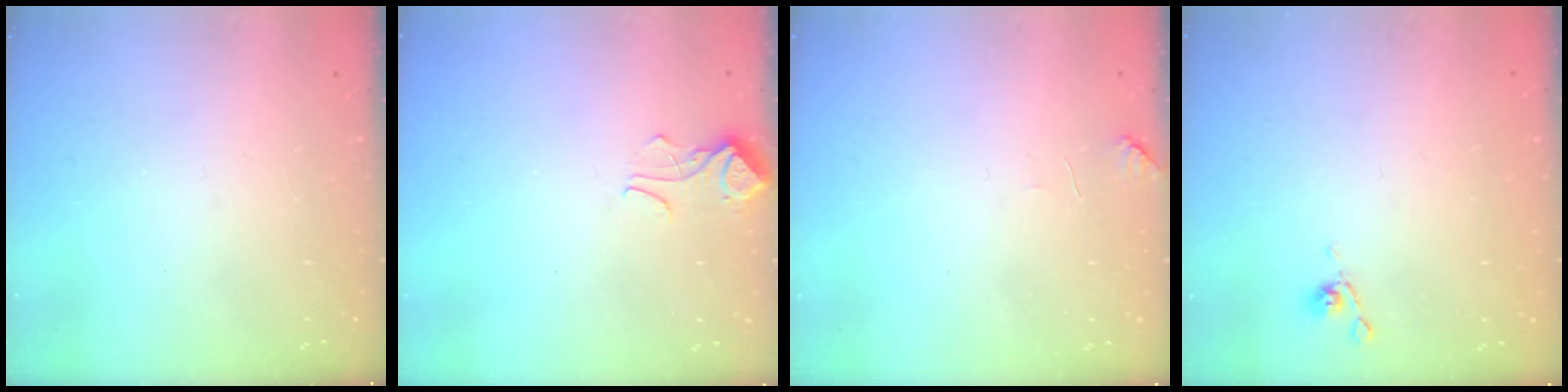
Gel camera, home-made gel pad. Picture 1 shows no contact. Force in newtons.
{"total": 2.4, "press": 2.4, "slide": 0.5}
{"total": 2.2, "press": 2.2, "slide": 0.5}
{"total": 5.1, "press": 5.1, "slide": 0.3}